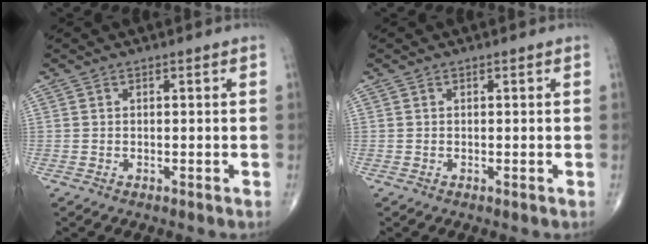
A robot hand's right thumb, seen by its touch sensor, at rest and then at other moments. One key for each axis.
{"total": 0.0}